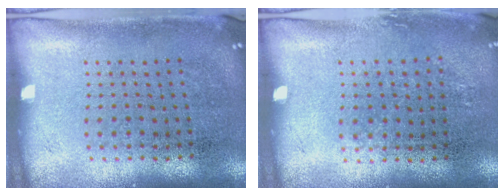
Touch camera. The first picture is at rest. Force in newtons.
{"total": 0.8, "press": 0.6, "slide": 0.5}